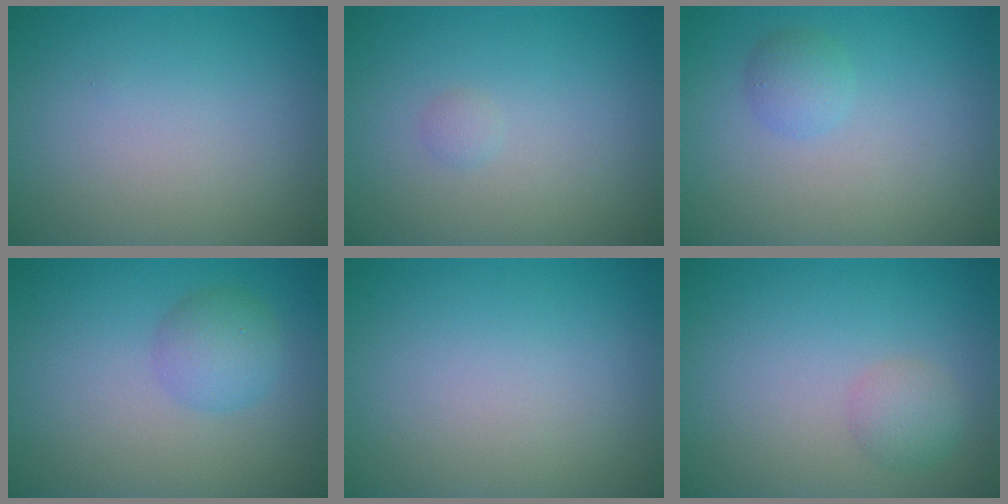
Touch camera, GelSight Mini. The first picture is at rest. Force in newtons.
{"total": 0.5, "press": 0.5, "slide": 0.0}
{"total": 1.5, "press": 1.5, "slide": 0.1}
{"total": 2.6, "press": 2.6, "slide": 0.1}
{"total": 0.0}
{"total": 1.9, "press": 1.8, "slide": 0.1}